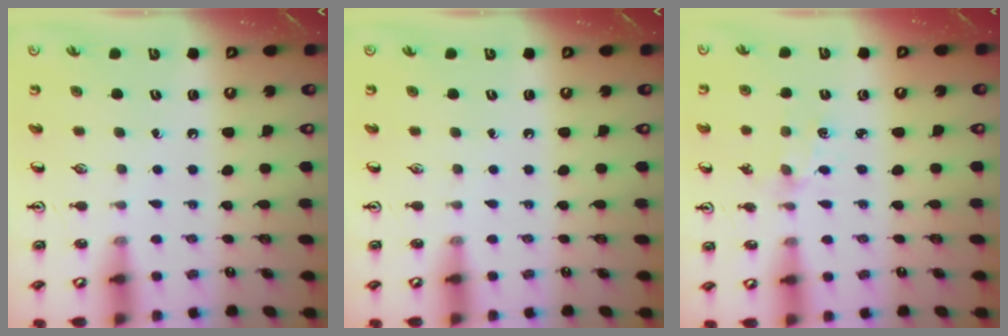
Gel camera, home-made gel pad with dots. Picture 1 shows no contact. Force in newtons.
{"total": 0.0}
{"total": 1.3, "press": 1.2, "slide": 0.2}